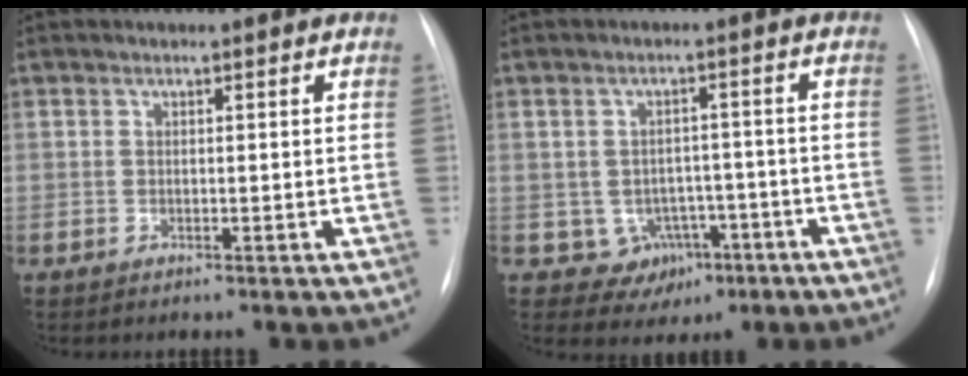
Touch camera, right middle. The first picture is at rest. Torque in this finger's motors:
{"motor_torque": [-0.31, -0.06, -0.07, -0.01]}